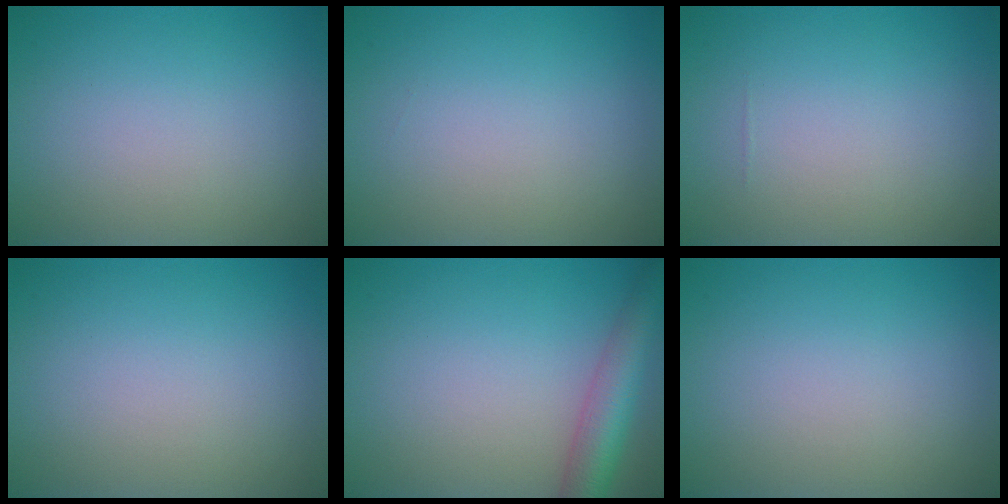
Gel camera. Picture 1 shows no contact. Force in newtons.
{"total": 0.0}
{"total": 0.0}
{"total": 0.0}
{"total": 4.9, "press": 4.9, "slide": 0.2}
{"total": 0.0}